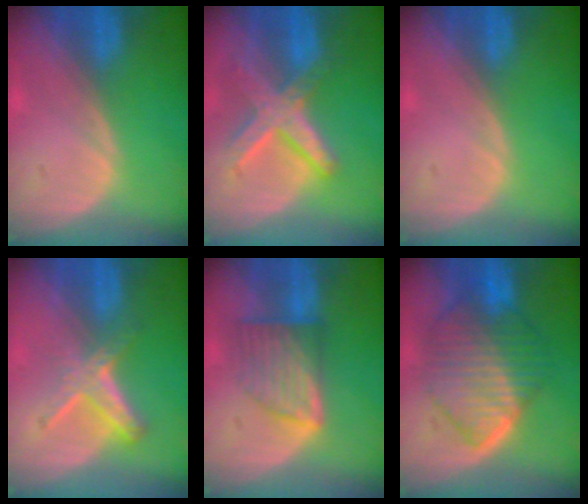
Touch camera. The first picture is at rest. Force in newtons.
{"total": 8.3, "press": 7.1, "slide": 4.3}
{"total": 0.0}
{"total": 6.2, "press": 5.3, "slide": 3.2}
{"total": 7.3, "press": 6.5, "slide": 3.3}
{"total": 10.5, "press": 10.4, "slide": 1.0}